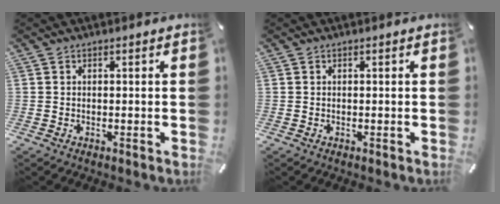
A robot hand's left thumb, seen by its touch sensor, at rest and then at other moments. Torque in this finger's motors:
{"motor_torque": [-0.15, -0.15, 0.00, 0.07, 0.00]}